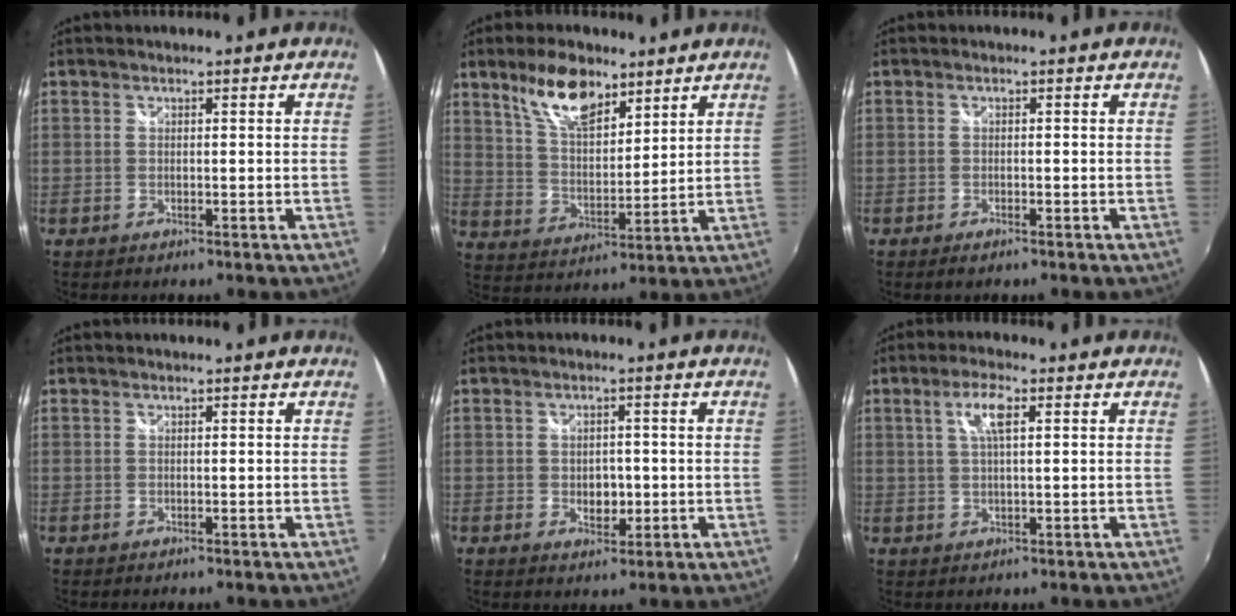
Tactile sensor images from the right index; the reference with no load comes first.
{"total": 11.5, "force": [7.6, 5.0, 6.9], "torque": [-0.122, 0.008, 0.144]}
{"total": 1.6, "force": [-1.2, 0.5, 0.9], "torque": [-0.019, -0.005, -0.022]}
{"total": 0.0}
{"total": 4.0, "force": [-0.7, 2.9, 2.6], "torque": [-0.041, -0.002, -0.008]}
{"total": 4.6, "force": [1.6, 1.3, 4.2], "torque": [-0.080, 0.006, 0.029]}